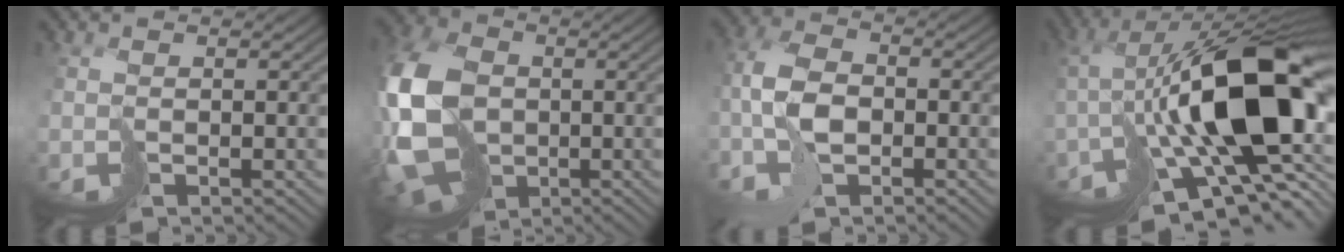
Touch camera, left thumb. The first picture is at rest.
{"total": 15.6, "force": [-1.8, 11.1, 10.8], "torque": [-0.273, -0.007, -0.033]}
{"total": 6.2, "force": [-1.7, 3.3, 5.0], "torque": [-0.114, 0.007, -0.046]}
{"total": 19.1, "force": [-2.1, 8.8, 16.8], "torque": [-0.283, -0.006, -0.017]}